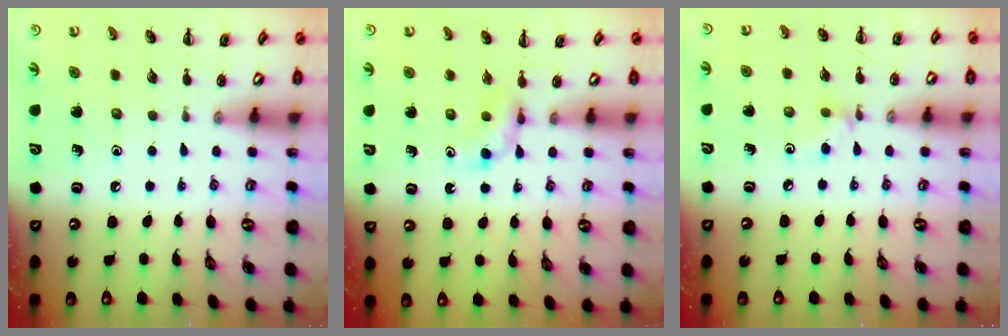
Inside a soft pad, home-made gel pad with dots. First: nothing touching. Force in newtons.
{"total": 3.0, "press": 2.7, "slide": 1.1}
{"total": 3.0, "press": 2.8, "slide": 0.9}